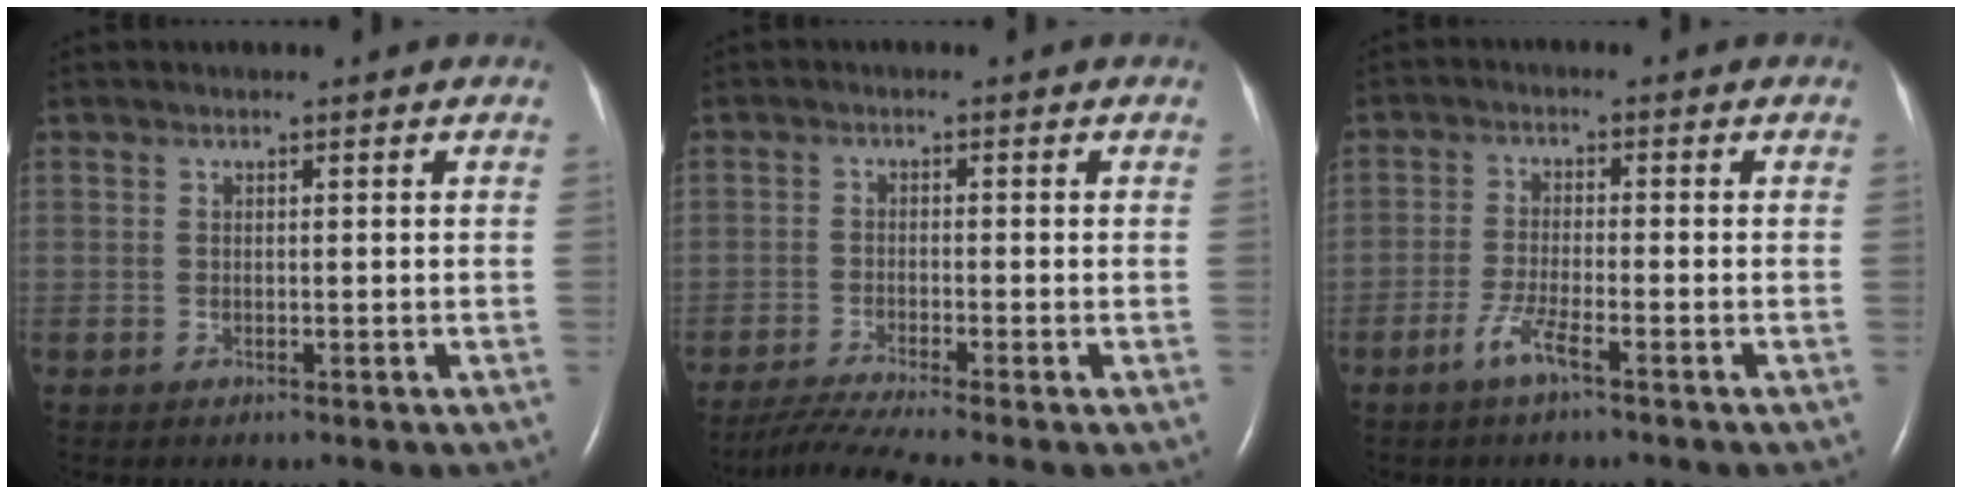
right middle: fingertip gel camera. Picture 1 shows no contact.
{"total": 6.0, "force": [-5.0, -1.4, 3.0], "torque": [-0.060, -0.024, -0.089]}
{"total": 3.8, "force": [-2.4, 0.1, 2.9], "torque": [-0.068, -0.005, -0.049]}